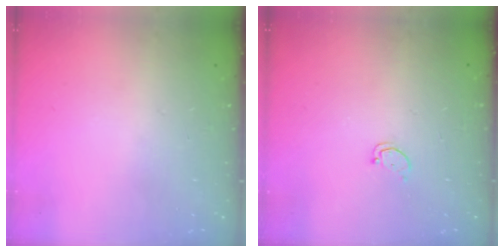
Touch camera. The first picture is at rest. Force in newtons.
{"total": 1.7, "press": 1.7, "slide": 0.2}